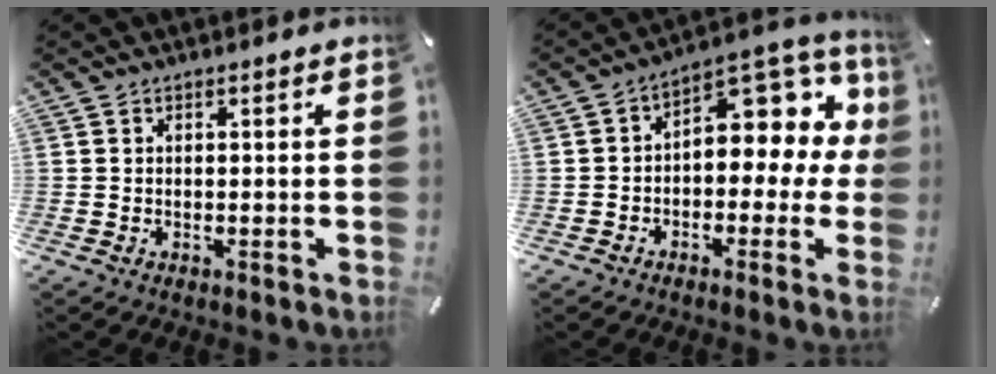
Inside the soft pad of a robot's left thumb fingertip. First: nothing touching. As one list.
[{"total": 10.2, "force": [3.7, 6.4, 7.0], "torque": [-0.086, -0.041, 0.062]}]